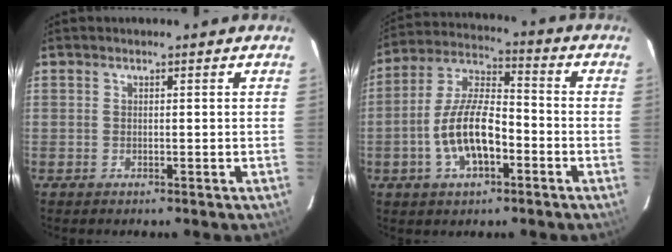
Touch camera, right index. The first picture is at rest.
{"total": 12.5, "force": [-4.1, 5.3, 10.6], "torque": [-0.217, 0.011, -0.072]}